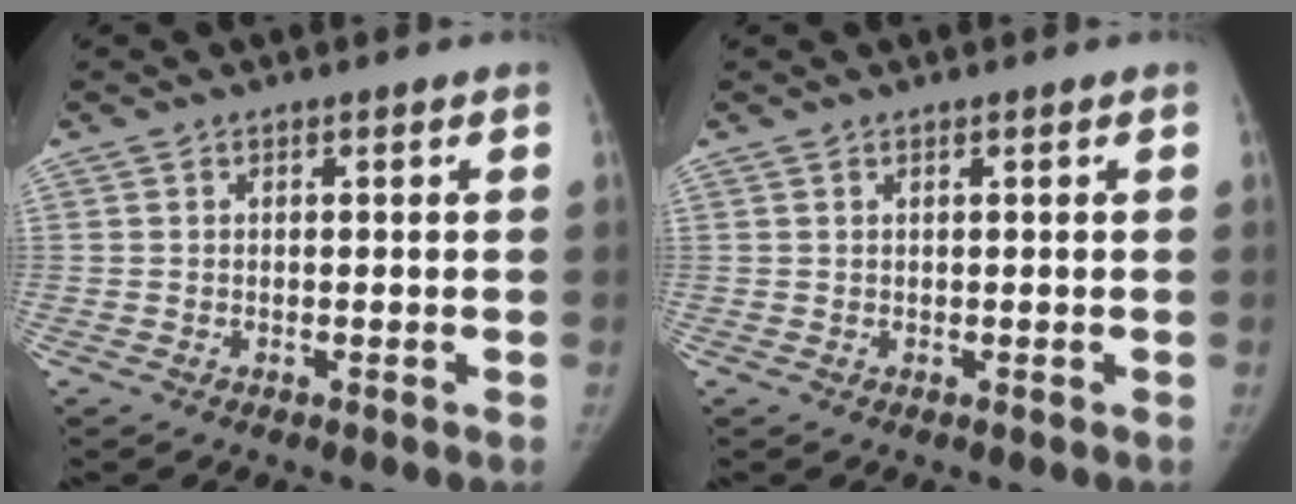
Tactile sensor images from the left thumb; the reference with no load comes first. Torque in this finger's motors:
{"motor_torque": [-0.01, 0.09, -0.04, 0.10, 0.00]}